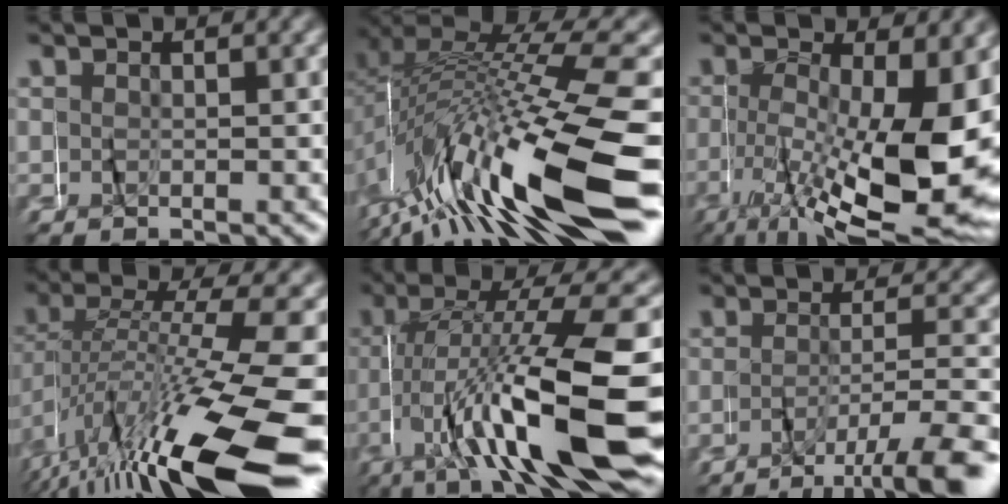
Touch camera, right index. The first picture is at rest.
{"total": 13.1, "force": [-4.9, 4.6, 11.2], "torque": [-0.202, -0.011, -0.068]}
{"total": 11.1, "force": [-1.3, 3.7, 10.4], "torque": [-0.163, -0.028, -0.005]}
{"total": 13.0, "force": [-5.6, 4.2, 10.9], "torque": [-0.193, -0.011, -0.078]}
{"total": 13.9, "force": [-4.4, 3.2, 12.7], "torque": [-0.211, -0.002, -0.060]}
{"total": 6.3, "force": [-5.1, 0.3, 3.7], "torque": [-0.058, -0.013, -0.084]}